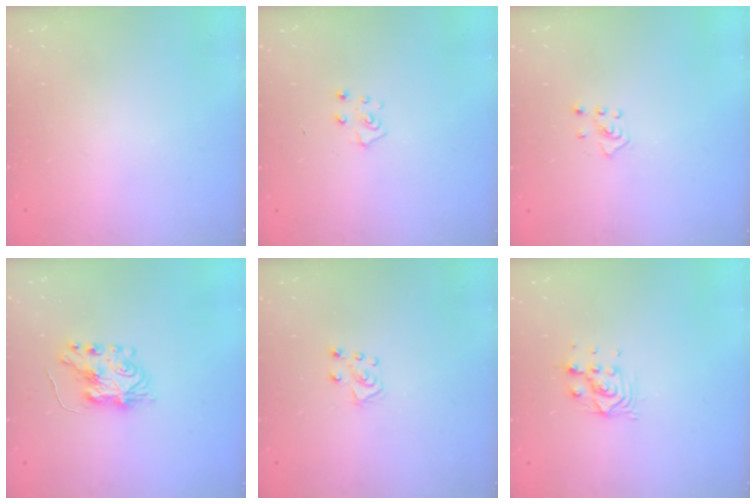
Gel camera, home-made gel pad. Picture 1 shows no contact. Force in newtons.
{"total": 5.3, "press": 5.3, "slide": 0.5}
{"total": 2.4, "press": 2.4, "slide": 0.5}
{"total": 8.7, "press": 8.6, "slide": 0.9}
{"total": 5.0, "press": 4.9, "slide": 0.4}
{"total": 6.8, "press": 6.8, "slide": 0.5}